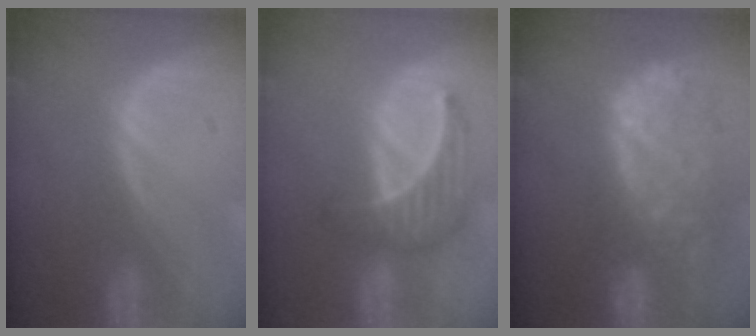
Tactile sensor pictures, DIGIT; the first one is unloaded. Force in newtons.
{"total": 6.8, "press": 6.1, "slide": 3.0}
{"total": 12.2, "press": 10.1, "slide": 6.9}